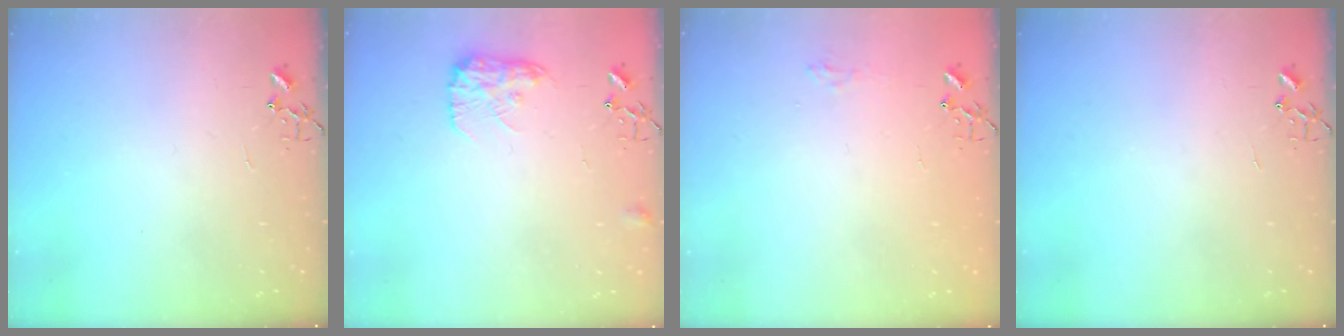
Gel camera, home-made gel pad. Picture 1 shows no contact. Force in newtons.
{"total": 10.9, "press": 10.9, "slide": 0.5}
{"total": 7.3, "press": 7.3, "slide": 0.6}
{"total": 0.0}